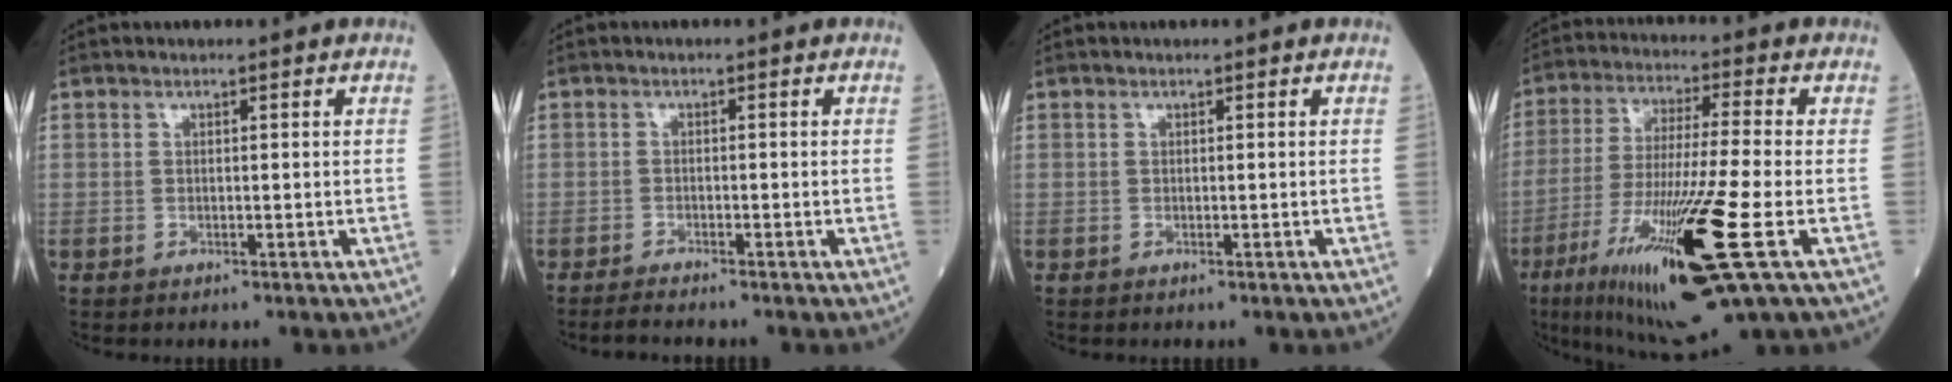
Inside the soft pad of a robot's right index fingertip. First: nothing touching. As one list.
[{"total": 1.8, "force": [-1.8, -0.2, 0.4], "torque": [-0.012, -0.006, -0.034]}, {"total": 0.0}, {"total": 19.6, "force": [-7.7, 0.5, 18.0], "torque": [-0.352, -0.051, -0.138]}]